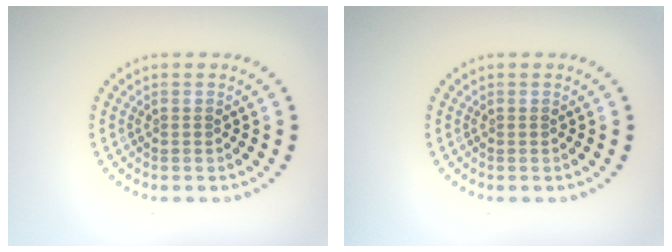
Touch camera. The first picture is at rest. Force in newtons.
{"total": 0.0}